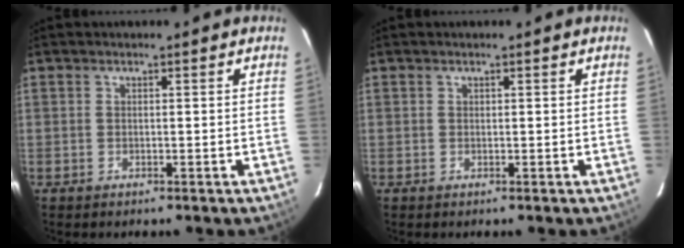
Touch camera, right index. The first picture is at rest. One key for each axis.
{"total": 0.0}